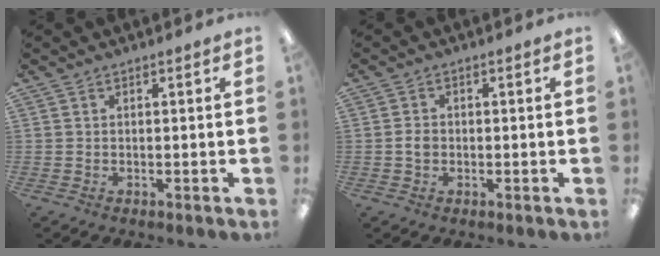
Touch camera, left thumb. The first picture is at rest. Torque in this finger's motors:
{"motor_torque": [-0.10, 0.11, -0.05, 0.05, 0.01]}